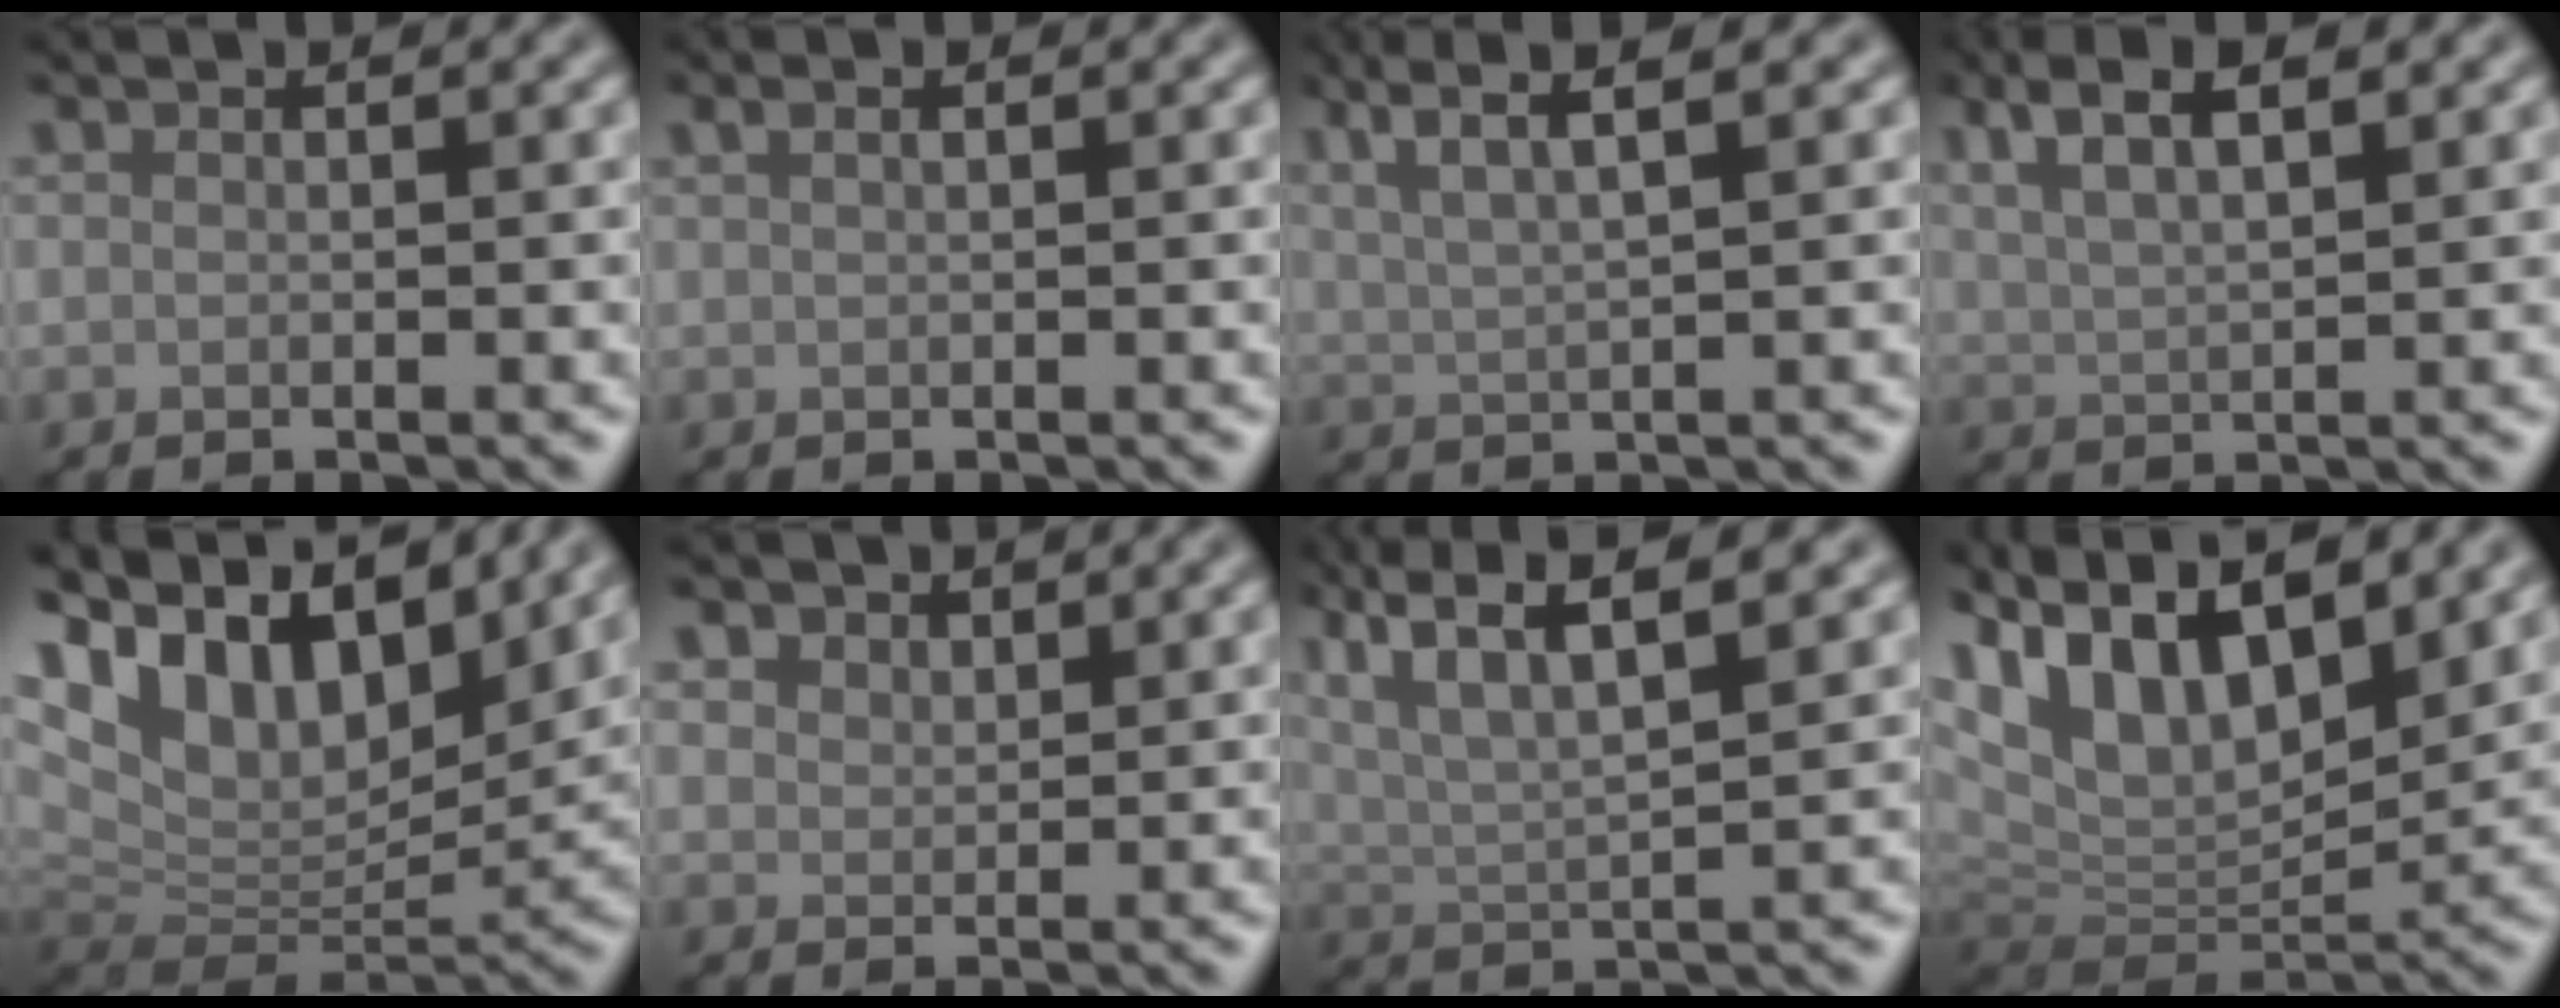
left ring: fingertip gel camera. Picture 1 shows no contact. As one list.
[{"total": 1.3, "force": [0.8, 0.5, 0.9], "torque": [-0.015, -0.003, 0.013]}, {"total": 4.8, "force": [2.9, 0.9, 3.7], "torque": [-0.063, 0.013, 0.052]}, {"total": 5.6, "force": [3.2, 1.9, 4.2], "torque": [-0.077, 0.015, 0.056]}, {"total": 14.8, "force": [8.4, 7.9, 9.4], "torque": [-0.199, 0.047, 0.149]}, {"total": 2.7, "force": [2.0, 1.7, 0.9], "torque": [-0.026, -0.008, 0.042]}, {"total": 9.1, "force": [5.4, 2.8, 6.7], "torque": [-0.128, 0.027, 0.074]}, {"total": 14.8, "force": [7.8, 7.0, 10.4], "torque": [-0.194, 0.023, 0.130]}]